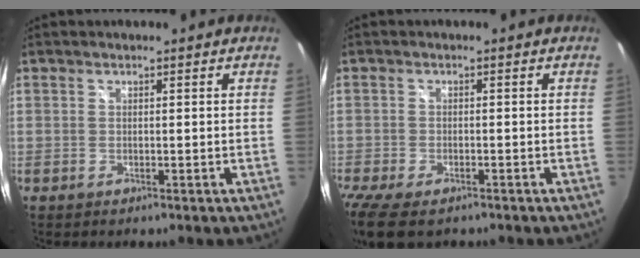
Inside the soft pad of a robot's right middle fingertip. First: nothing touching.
{"total": 9.6, "force": [-6.9, 3.9, 5.5], "torque": [-0.137, -0.046, -0.125]}